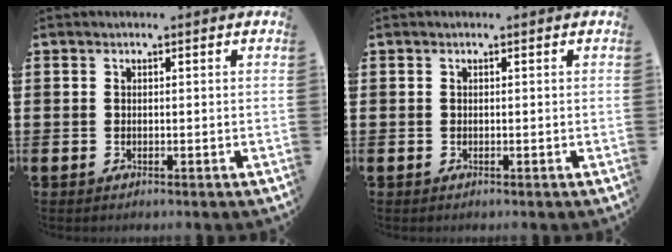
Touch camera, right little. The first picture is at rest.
{"total": 0.0}